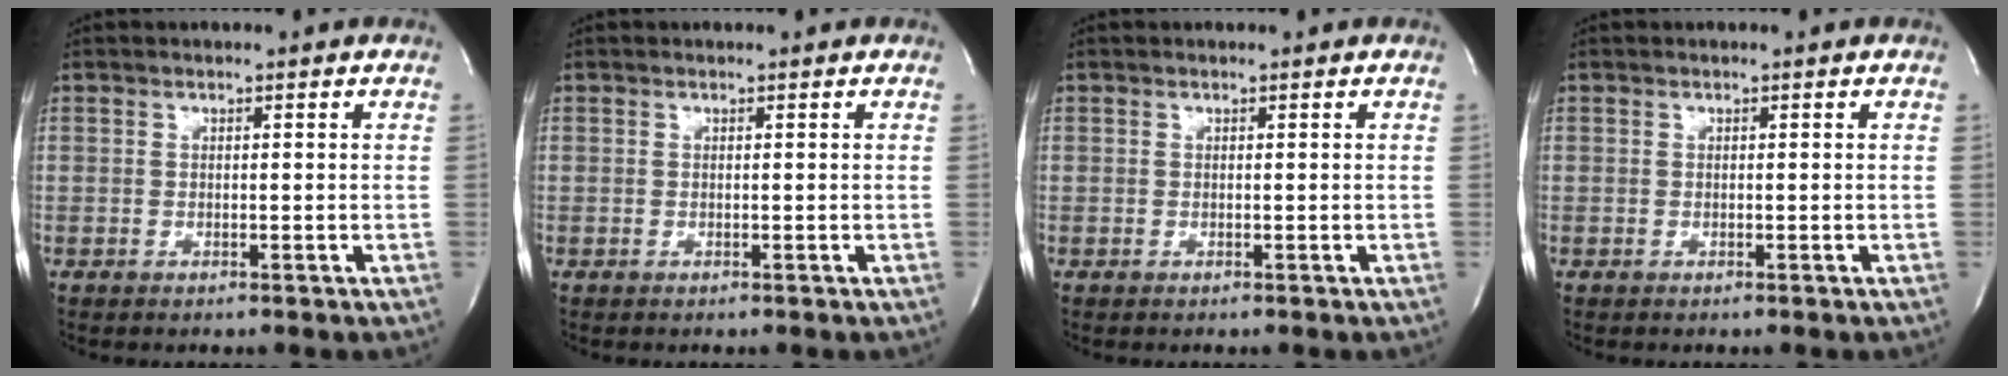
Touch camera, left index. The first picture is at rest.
{"total": 0.0}
{"total": 0.0}
{"total": 0.0}